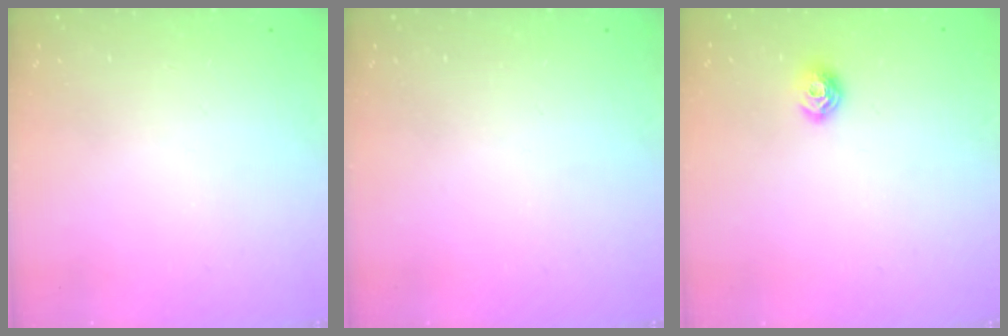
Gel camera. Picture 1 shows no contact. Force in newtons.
{"total": 0.0}
{"total": 8.0, "press": 8.0, "slide": 1.0}